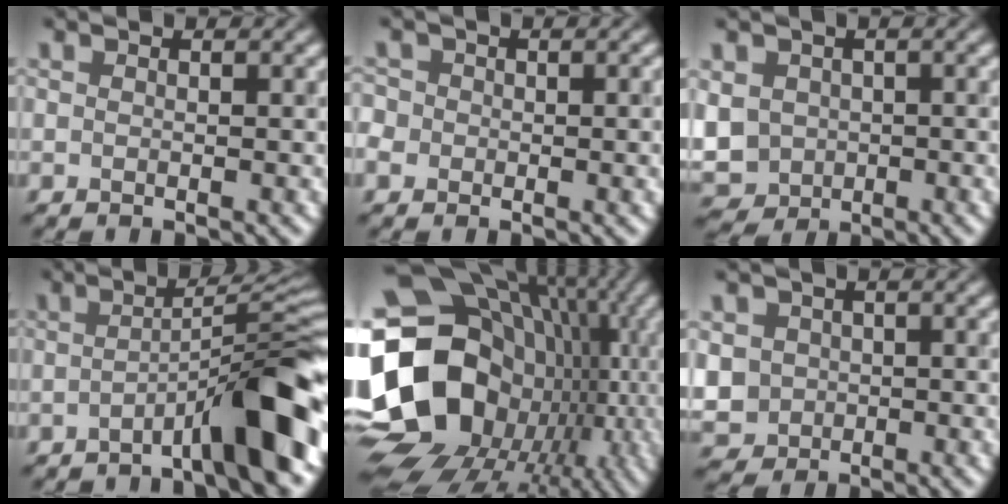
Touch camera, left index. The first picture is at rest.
{"total": 5.6, "force": [-0.7, 4.6, 3.0], "torque": [-0.052, 0.022, -0.044]}
{"total": 5.3, "force": [-0.5, 4.7, 2.5], "torque": [-0.065, -0.004, -0.014]}
{"total": 8.0, "force": [-3.8, 0.8, 7.0], "torque": [-0.090, 0.027, -0.067]}
{"total": 20.5, "force": [-2.8, 16.2, 12.3], "torque": [-0.247, 0.006, -0.031]}
{"total": 4.6, "force": [-0.6, 4.3, 1.6], "torque": [-0.040, 0.004, -0.022]}